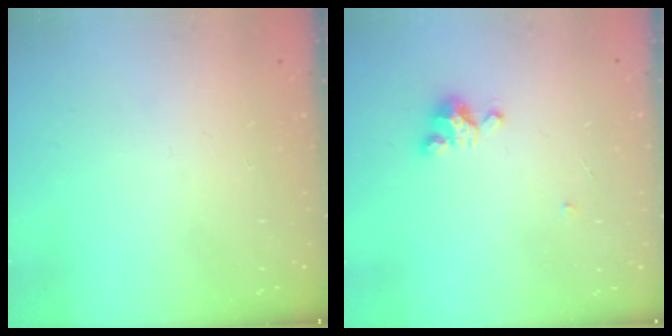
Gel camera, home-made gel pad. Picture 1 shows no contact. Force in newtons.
{"total": 3.8, "press": 3.8, "slide": 0.4}